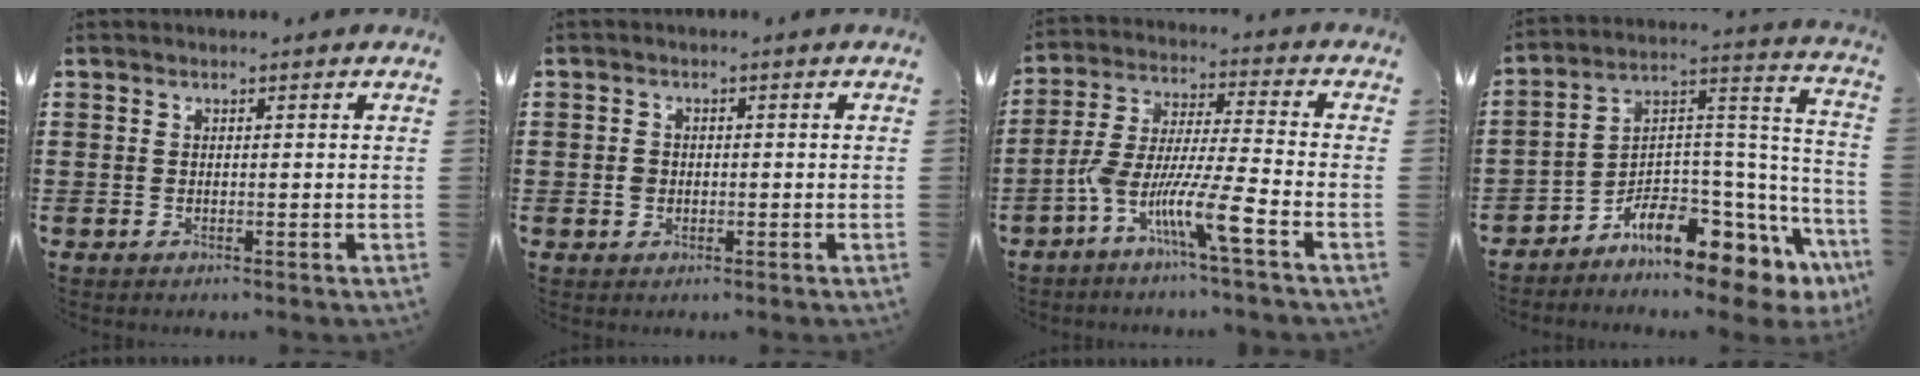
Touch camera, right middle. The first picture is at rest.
{"total": 1.5, "force": [-0.3, 1.3, 0.6], "torque": [-0.014, 0.006, -0.007]}
{"total": 10.3, "force": [-6.4, 0.6, 8.1], "torque": [-0.173, -0.010, -0.128]}
{"total": 8.2, "force": [-6.5, 2.8, 4.2], "torque": [-0.084, -0.015, -0.129]}